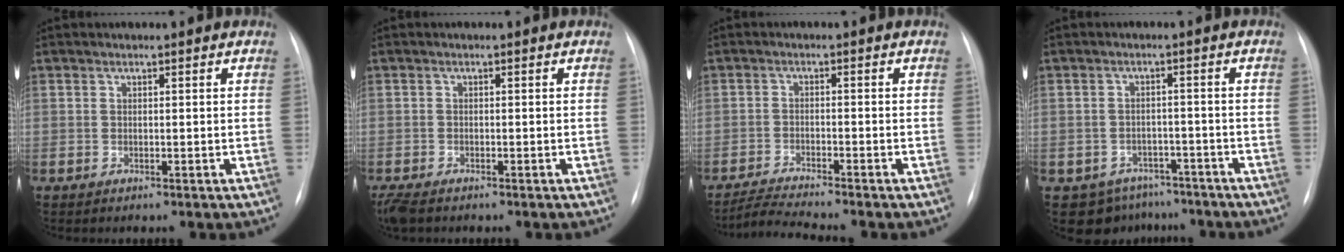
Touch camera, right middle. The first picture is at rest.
{"total": 4.0, "force": [-3.0, 1.6, 2.1], "torque": [-0.045, -0.011, -0.052]}
{"total": 4.9, "force": [-4.6, -1.3, 1.2], "torque": [-0.030, -0.021, -0.083]}
{"total": 7.1, "force": [-5.3, 4.6, 0.6], "torque": [0.004, 0.019, -0.068]}